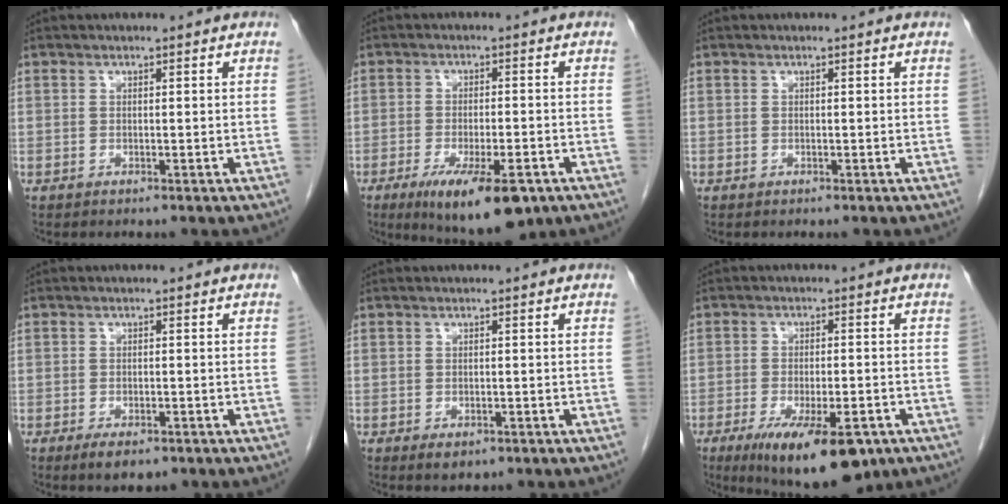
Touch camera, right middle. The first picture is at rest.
{"total": 11.6, "force": [-6.7, 3.1, 8.9], "torque": [-0.140, -0.019, -0.098]}
{"total": 0.0}
{"total": 3.6, "force": [-2.3, 1.5, 2.4], "torque": [-0.039, -0.004, -0.029]}
{"total": 2.1, "force": [-1.1, 1.2, 1.4], "torque": [-0.017, -0.001, -0.005]}
{"total": 13.4, "force": [-8.0, 3.9, 10.0], "torque": [-0.145, -0.019, -0.117]}